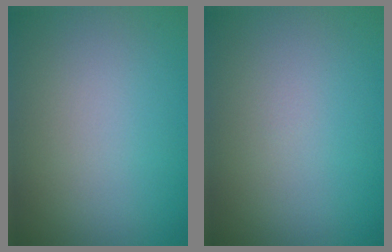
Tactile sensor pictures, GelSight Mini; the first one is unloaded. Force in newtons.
{"total": 0.0}